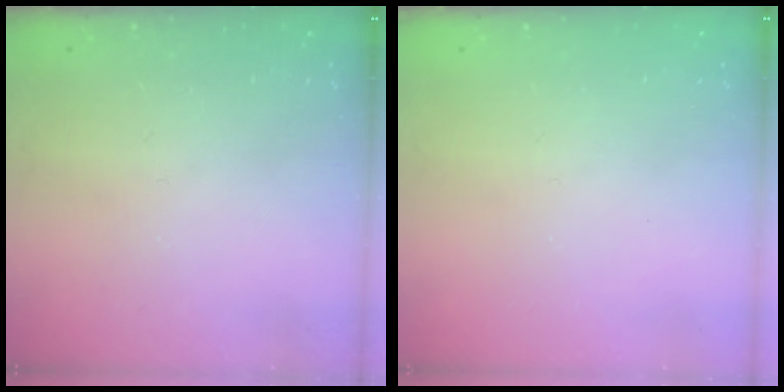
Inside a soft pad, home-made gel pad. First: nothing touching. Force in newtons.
{"total": 0.0}